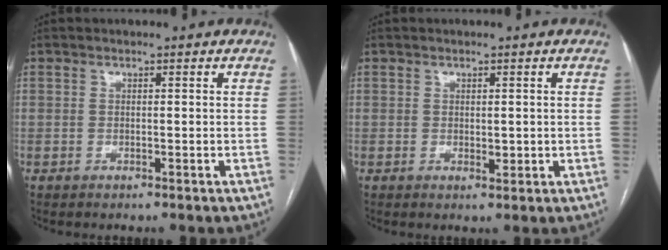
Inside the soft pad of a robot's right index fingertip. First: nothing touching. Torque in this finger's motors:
{"motor_torque": [-0.01, 0.08, -0.09, 0.00]}